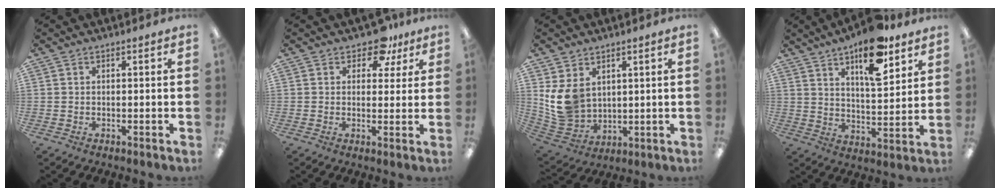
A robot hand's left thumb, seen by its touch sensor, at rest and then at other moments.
{"total": 7.6, "force": [5.4, 4.2, 3.5], "torque": [-0.046, -0.023, 0.094]}
{"total": 10.2, "force": [3.7, 7.9, 5.3], "torque": [-0.123, -0.016, 0.078]}
{"total": 15.7, "force": [10.5, 5.6, 10.3], "torque": [-0.149, -0.055, 0.172]}